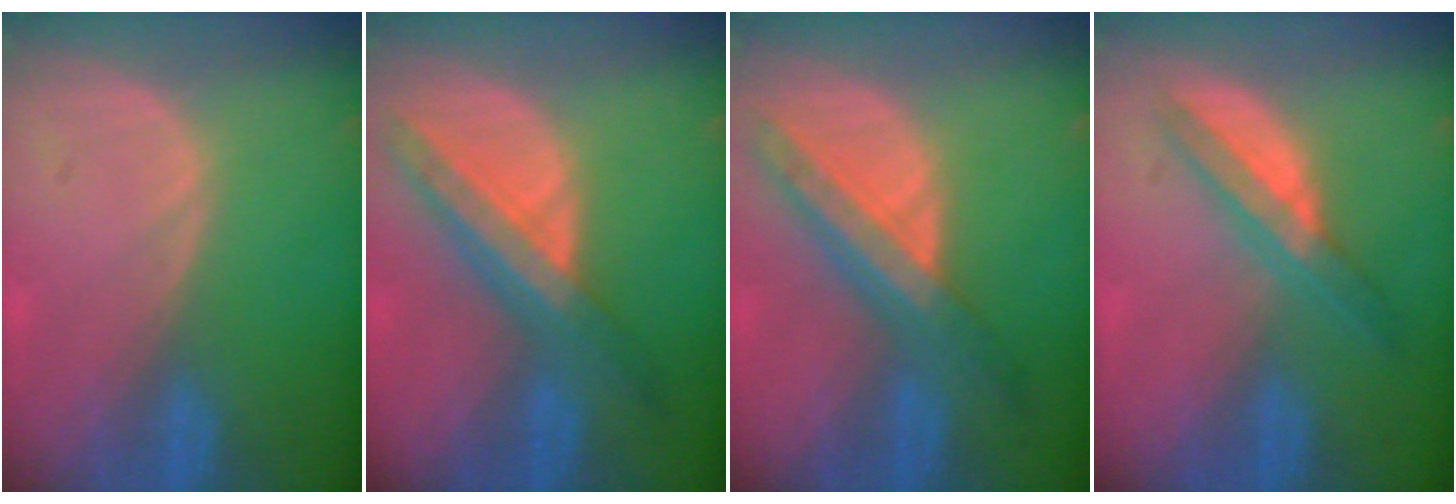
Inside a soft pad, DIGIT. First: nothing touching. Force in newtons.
{"total": 8.8, "press": 7.7, "slide": 4.3}
{"total": 8.8, "press": 7.6, "slide": 4.4}
{"total": 5.6, "press": 5.2, "slide": 1.9}